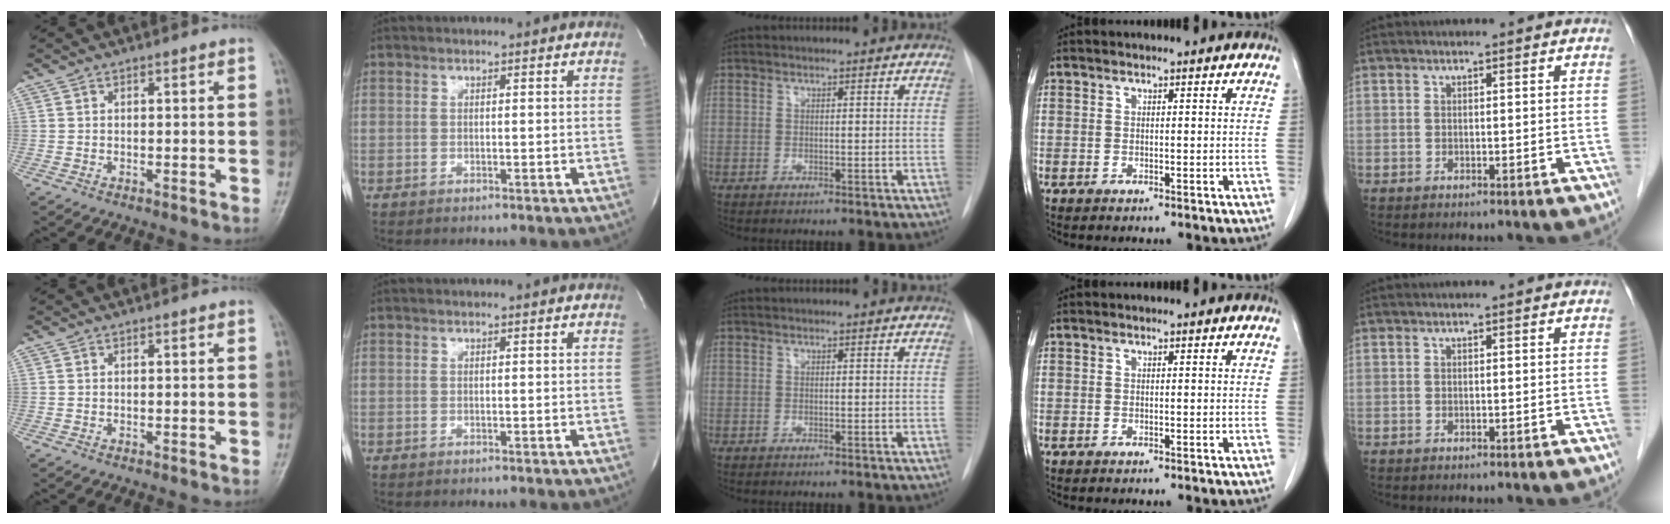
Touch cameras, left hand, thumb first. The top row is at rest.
{}